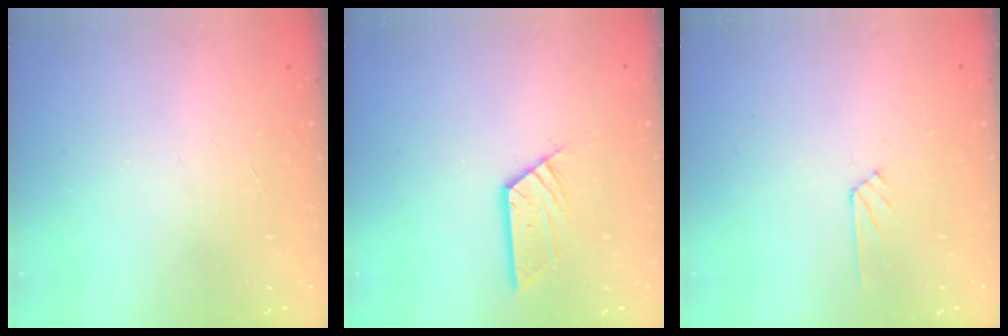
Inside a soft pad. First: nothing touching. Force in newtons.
{"total": 5.9, "press": 5.9, "slide": 0.2}
{"total": 4.7, "press": 4.7, "slide": 0.6}